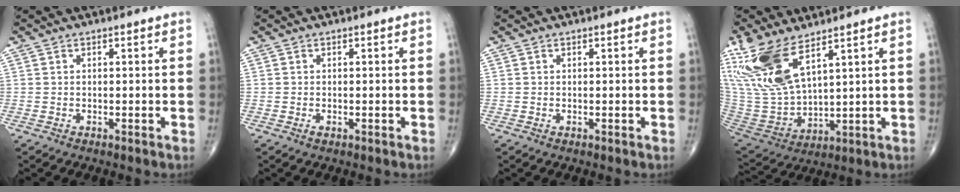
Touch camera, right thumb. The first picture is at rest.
{"total": 0.7, "force": [-0.3, 0.3, 0.5], "torque": [-0.010, -0.003, -0.006]}
{"total": 0.0}
{"total": 17.1, "force": [10.0, 6.7, 12.1], "torque": [-0.260, -0.046, 0.216]}